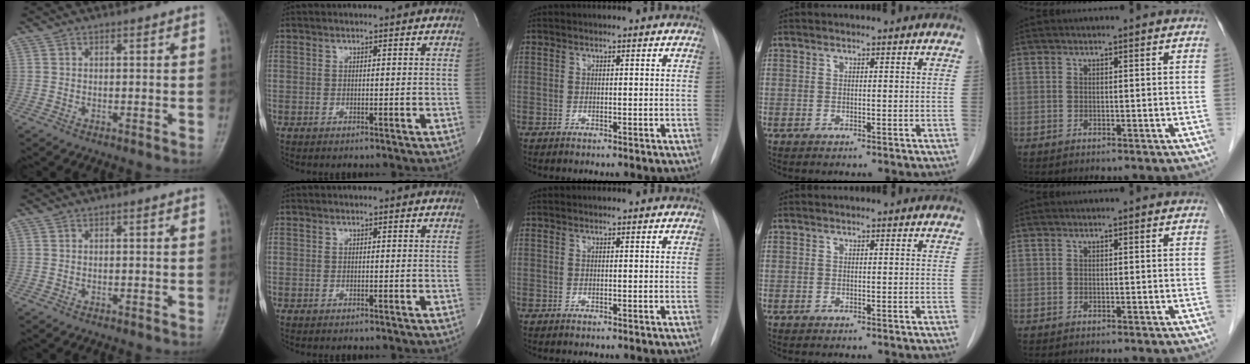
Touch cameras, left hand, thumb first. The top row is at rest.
{}